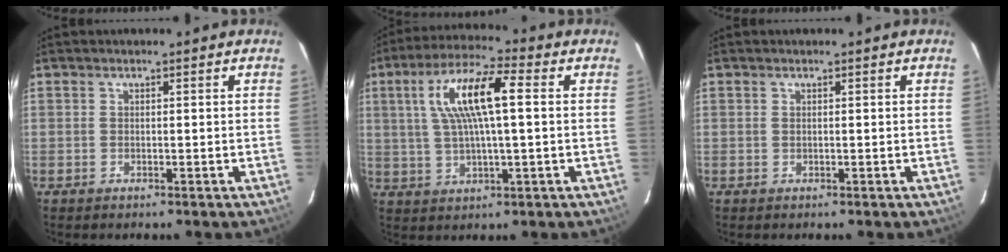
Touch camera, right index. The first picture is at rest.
{"total": 12.3, "force": [2.5, 2.6, 11.8], "torque": [-0.224, 0.020, 0.045]}
{"total": 0.0}